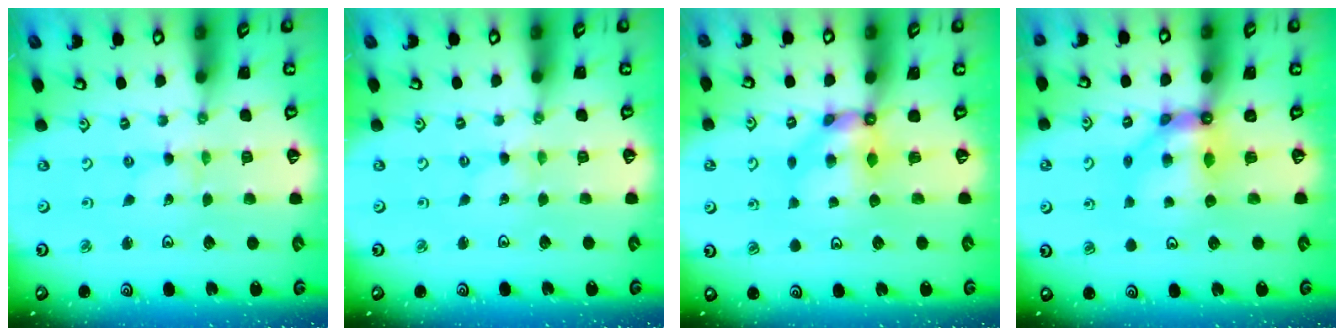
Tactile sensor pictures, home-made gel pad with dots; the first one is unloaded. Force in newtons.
{"total": 0.0}
{"total": 6.8, "press": 6.8, "slide": 0.4}
{"total": 8.5, "press": 8.4, "slide": 1.0}